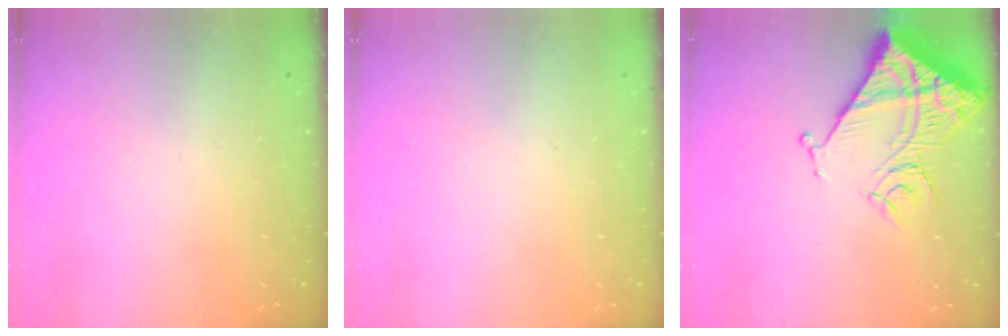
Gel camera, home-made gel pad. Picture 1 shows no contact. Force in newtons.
{"total": 0.0}
{"total": 14.6, "press": 14.5, "slide": 1.6}